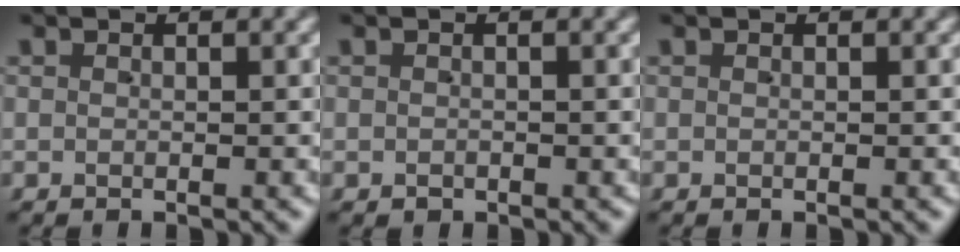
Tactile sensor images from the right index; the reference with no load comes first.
{"total": 0.8, "force": [-0.6, 0.5, 0.1], "torque": [-0.004, -0.011, -0.002]}
{"total": 0.0}